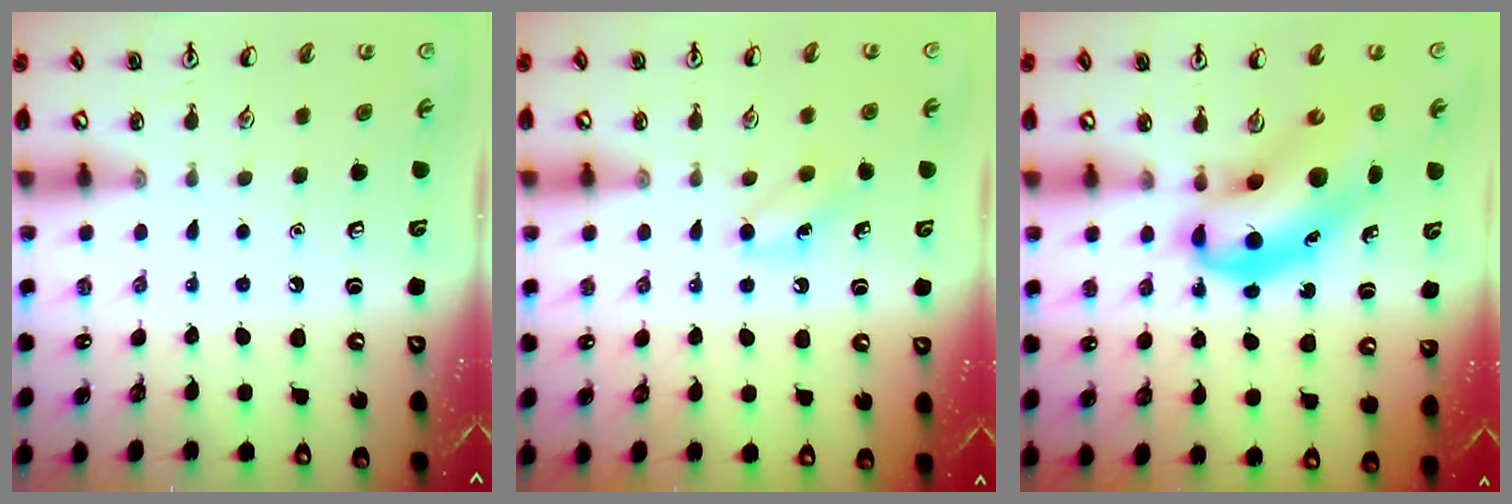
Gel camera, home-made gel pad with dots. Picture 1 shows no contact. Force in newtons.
{"total": 4.9, "press": 4.7, "slide": 1.3}
{"total": 9.8, "press": 9.5, "slide": 2.4}